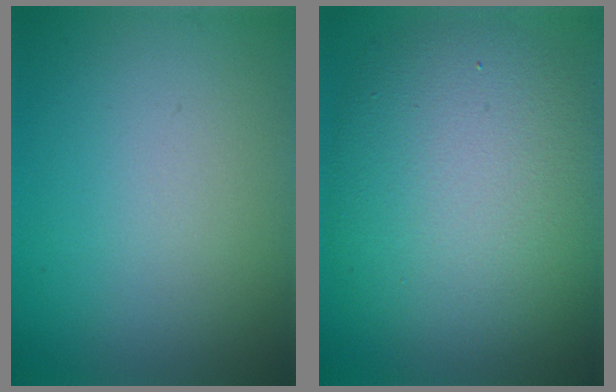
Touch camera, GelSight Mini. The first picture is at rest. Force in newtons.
{"total": 10.5, "press": 10.5, "slide": 0.3}